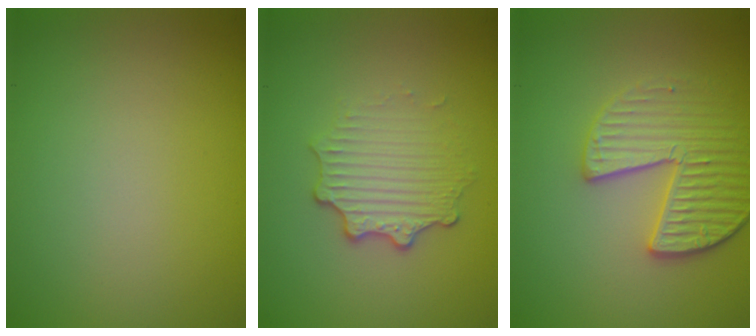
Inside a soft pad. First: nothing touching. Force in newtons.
{"total": 3.3, "press": 2.5, "slide": 2.2}
{"total": 3.6, "press": 3.4, "slide": 1.2}